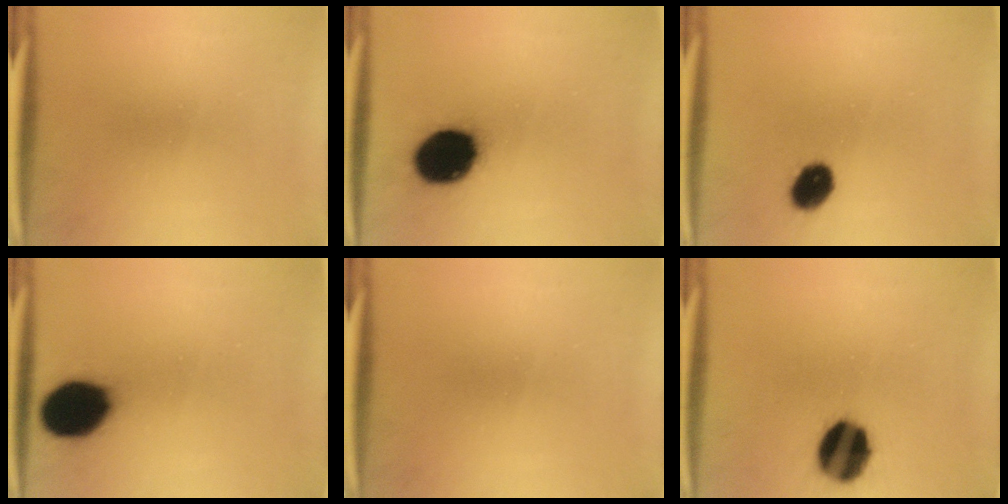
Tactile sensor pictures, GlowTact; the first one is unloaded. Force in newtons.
{"total": 15.6}
{"total": 6.0}
{"total": 14.3}
{"total": 0.0}
{"total": 13.0}